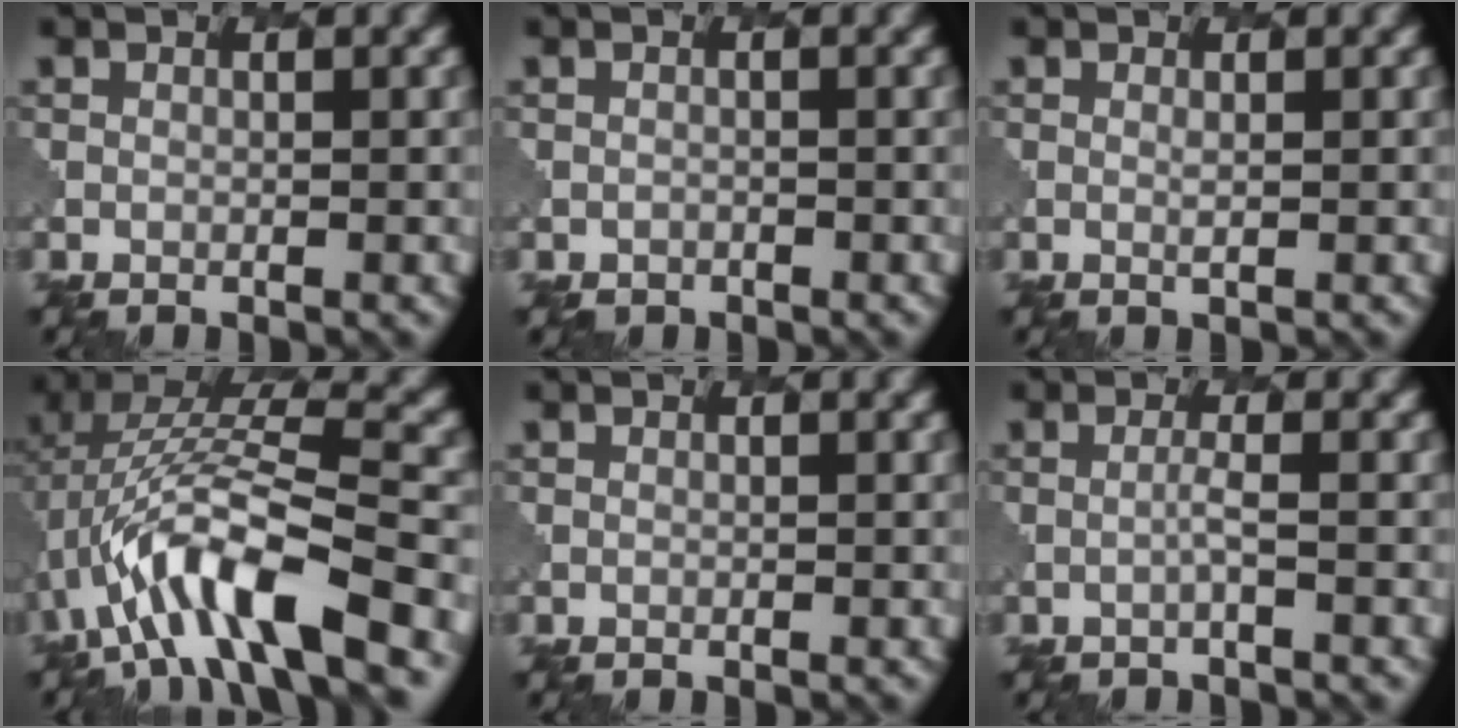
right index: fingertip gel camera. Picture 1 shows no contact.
{"total": 0.9, "force": [-0.6, 0.6, -0.2], "torque": [0.002, -0.005, -0.010]}
{"total": 0.7, "force": [0.4, 0.2, 0.5], "torque": [-0.009, -0.003, 0.008]}
{"total": 10.0, "force": [-3.5, 3.3, 8.8], "torque": [-0.164, 0.013, -0.062]}
{"total": 0.0}
{"total": 0.9, "force": [-0.2, 0.0, 0.8], "torque": [-0.014, 0.004, -0.010]}